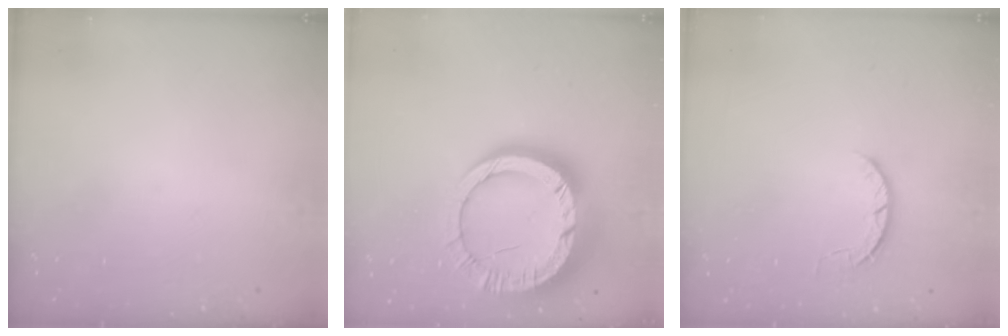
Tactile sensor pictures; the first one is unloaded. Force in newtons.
{"total": 20.6, "press": 20.5, "slide": 1.9}
{"total": 3.9, "press": 3.9, "slide": 0.6}